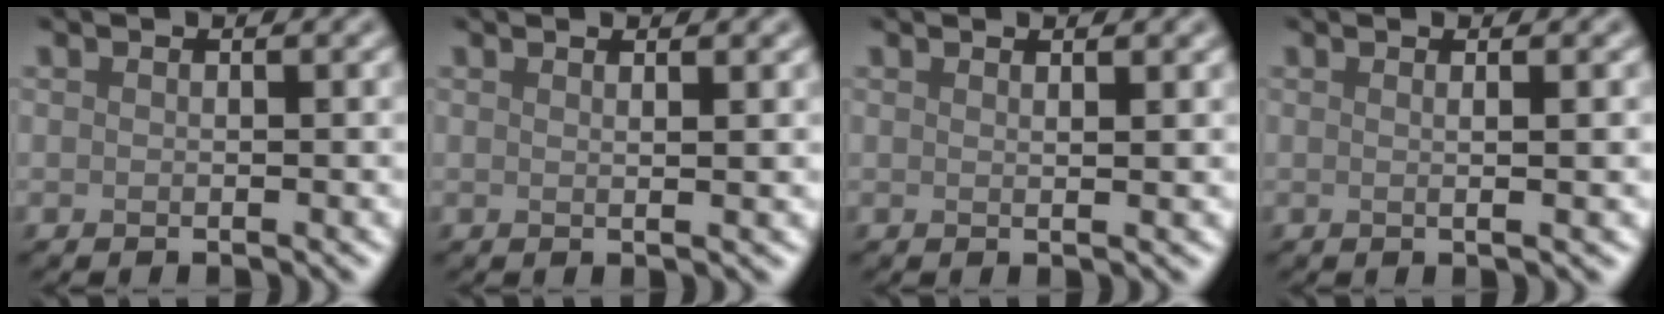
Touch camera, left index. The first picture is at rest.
{"total": 2.6, "force": [1.3, 1.0, 2.1], "torque": [-0.018, 0.006, -0.008]}
{"total": 1.9, "force": [1.1, 0.6, 1.4], "torque": [-0.013, 0.003, 0.004]}
{"total": 3.2, "force": [0.9, 1.2, 2.9], "torque": [-0.024, 0.009, -0.017]}